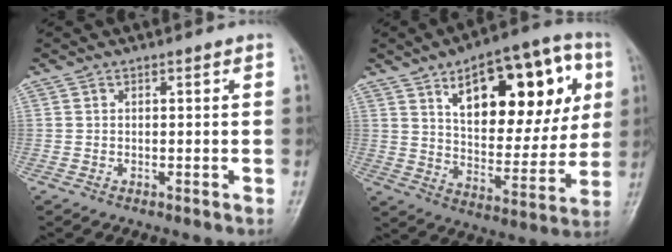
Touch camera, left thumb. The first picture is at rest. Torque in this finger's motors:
{"motor_torque": [0.75, 0.92, 1.34, -1.42, 0.16]}